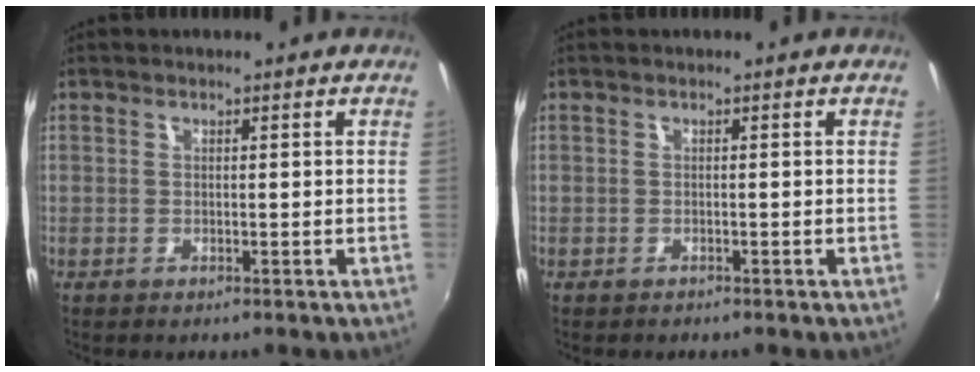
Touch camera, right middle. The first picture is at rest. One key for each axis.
{"total": 0.5, "fx": -0.4, "fy": 0.3, "fz": 0.0, "tx": -0.003, "ty": -0.001, "tz": -0.007}